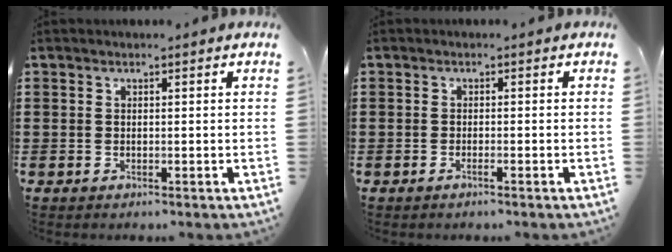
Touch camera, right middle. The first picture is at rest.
{"total": 0.8, "force": [-0.5, -0.1, 0.6], "torque": [-0.012, -0.004, -0.008]}